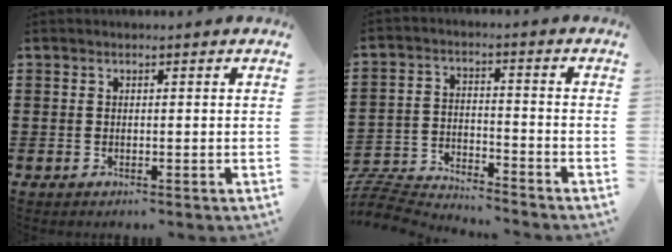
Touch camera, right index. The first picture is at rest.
{"total": 6.8, "force": [-6.7, 0.7, 0.6], "torque": [-0.031, 0.005, -0.139]}